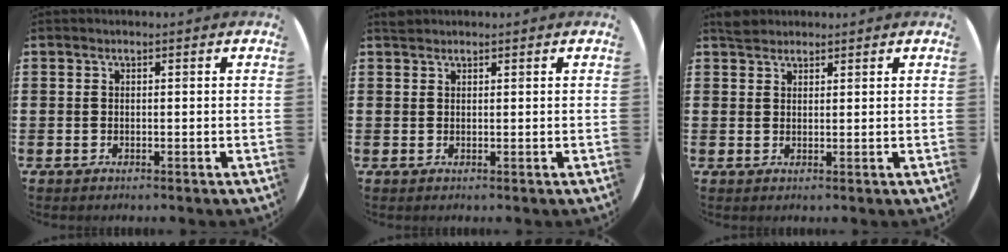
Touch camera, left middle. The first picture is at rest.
{"total": 0.7, "force": [0.7, 0.2, -0.1], "torque": [0.001, 0.003, 0.014]}
{"total": 1.9, "force": [1.8, 0.7, 0.1], "torque": [0.003, 0.002, 0.034]}